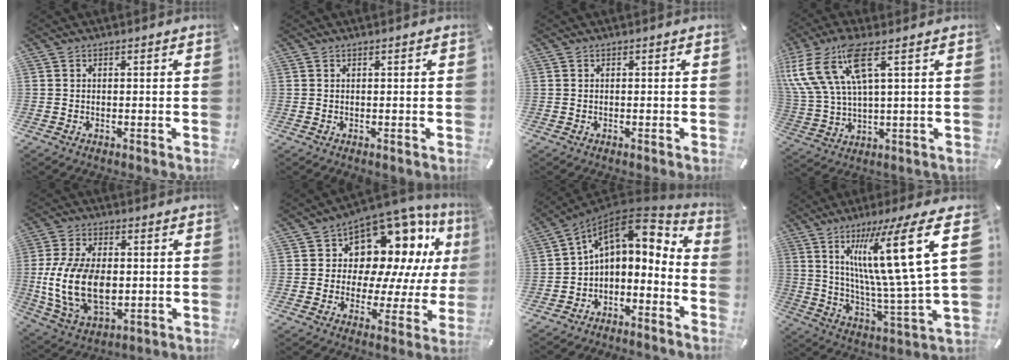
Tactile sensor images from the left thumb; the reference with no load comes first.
{"total": 0.0}
{"total": 0.0}
{"total": 14.5, "force": [6.6, 5.7, 11.6], "torque": [-0.268, -0.021, 0.115]}
{"total": 16.3, "force": [-0.8, 10.5, 12.4], "torque": [-0.274, -0.006, -0.015]}
{"total": 13.6, "force": [8.0, 8.8, 6.7], "torque": [-0.107, -0.073, 0.143]}
{"total": 10.9, "force": [3.4, 7.3, 7.4], "torque": [-0.110, -0.020, 0.061]}
{"total": 25.3, "force": [10.5, 3.9, 22.7], "torque": [-0.398, -0.061, 0.147]}